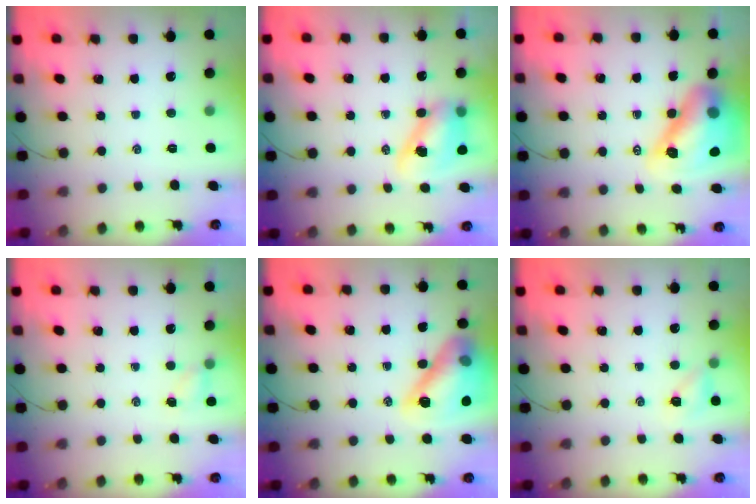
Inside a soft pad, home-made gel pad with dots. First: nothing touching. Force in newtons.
{"total": 10.2, "press": 10.0, "slide": 2.2}
{"total": 16.0, "press": 15.4, "slide": 4.4}
{"total": 2.7, "press": 2.5, "slide": 0.8}
{"total": 17.4, "press": 17.4, "slide": 1.4}
{"total": 5.1, "press": 4.9, "slide": 1.3}